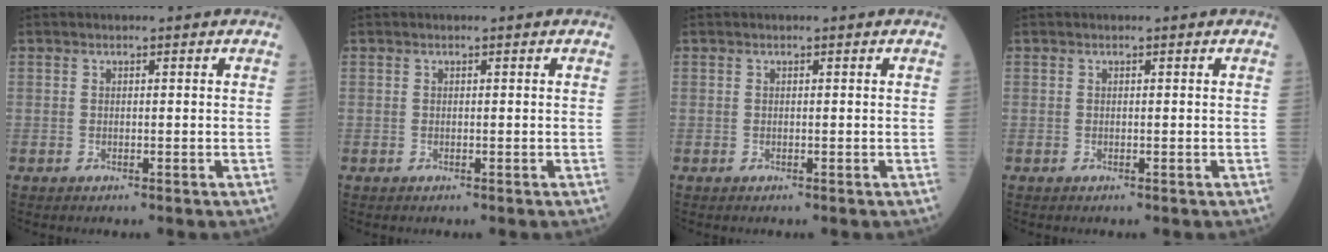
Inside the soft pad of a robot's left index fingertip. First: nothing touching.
{"total": 0.0}
{"total": 0.0}
{"total": 0.0}